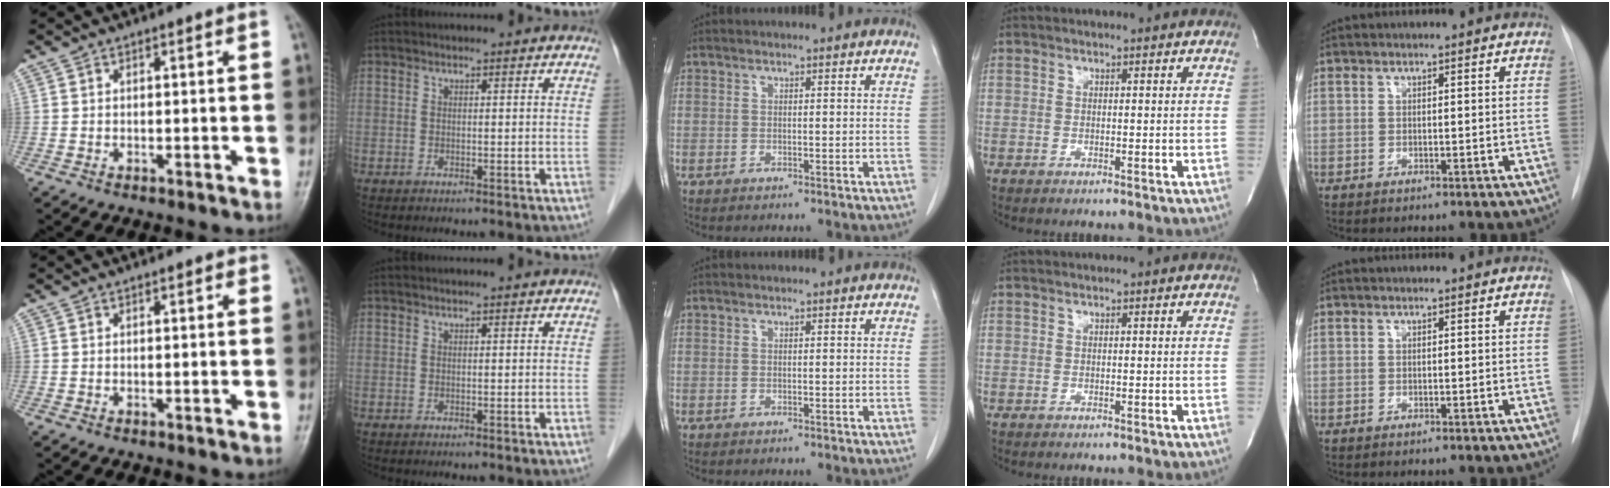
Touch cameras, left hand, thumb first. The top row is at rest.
{"thumb": {"total": 0.7, "force": [0.3, 0.3, 0.6], "torque": [-0.005, 0.001, 0.002]}}